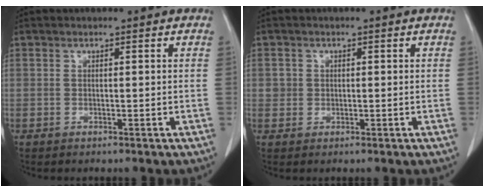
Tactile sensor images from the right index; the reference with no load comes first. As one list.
[{"total": 1.7, "force": [0.2, 1.6, 0.3], "torque": [0.000, 0.005, 0.004]}]